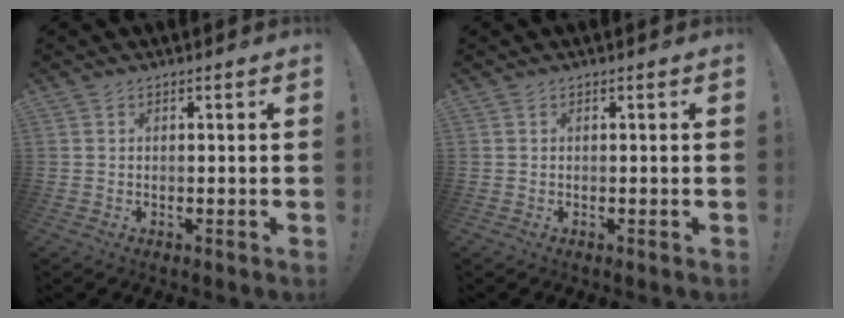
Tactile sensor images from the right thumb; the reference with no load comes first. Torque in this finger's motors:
{"motor_torque": [0.00, 0.00, 0.00, 0.00, 0.00]}